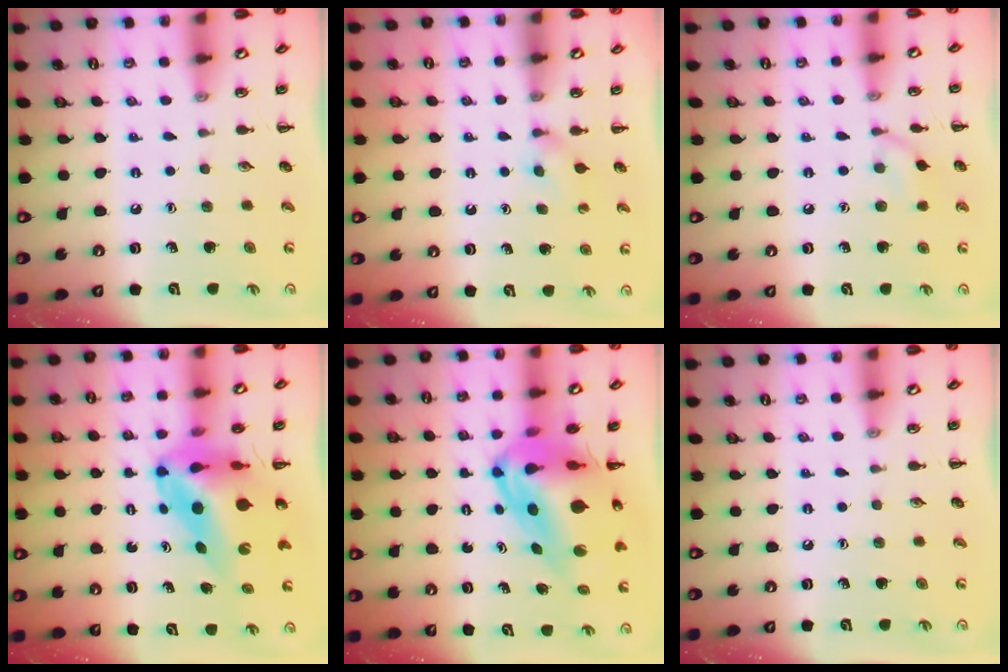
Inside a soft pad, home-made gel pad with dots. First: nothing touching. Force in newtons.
{"total": 2.8, "press": 2.5, "slide": 1.2}
{"total": 6.6, "press": 6.4, "slide": 1.4}
{"total": 12.0, "press": 11.4, "slide": 3.7}
{"total": 12.7, "press": 12.0, "slide": 4.1}
{"total": 0.0}